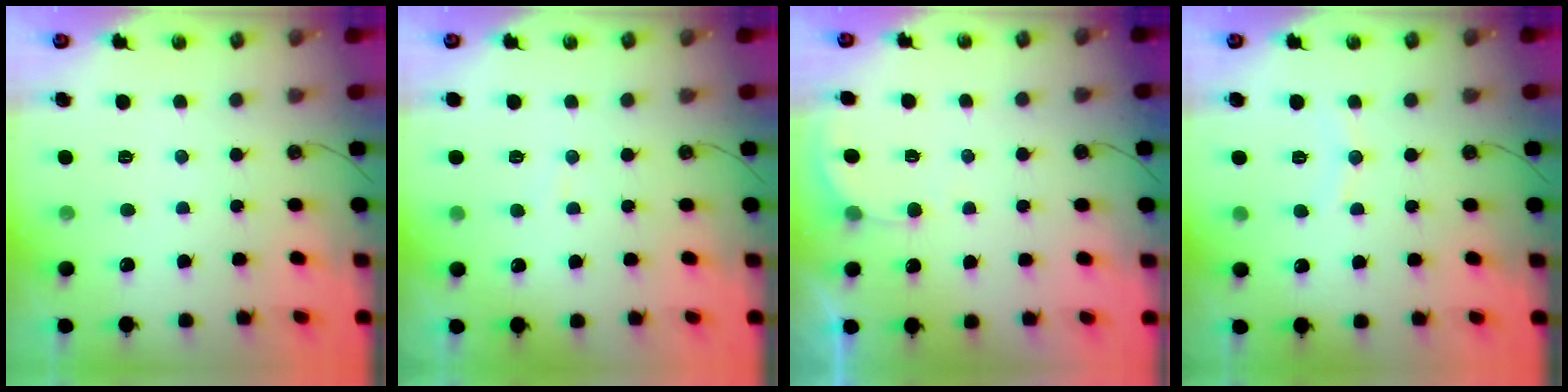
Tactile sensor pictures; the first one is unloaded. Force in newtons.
{"total": 3.6, "press": 3.6, "slide": 0.4}
{"total": 2.9, "press": 2.9, "slide": 0.3}
{"total": 5.7, "press": 5.7, "slide": 0.7}